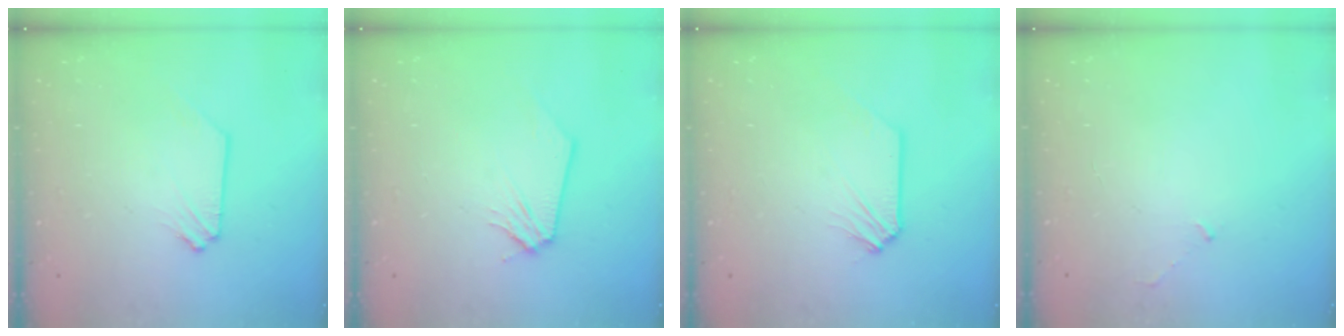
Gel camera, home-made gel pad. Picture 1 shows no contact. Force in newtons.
{"total": 0.0}
{"total": 0.0}
{"total": 2.5, "press": 2.4, "slide": 0.6}